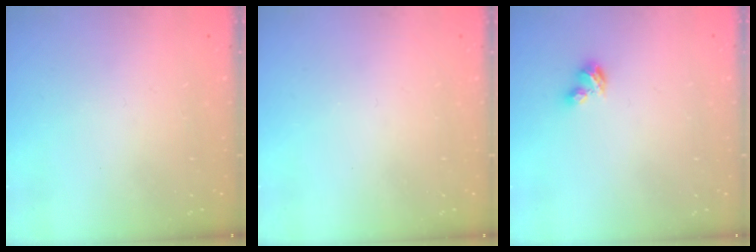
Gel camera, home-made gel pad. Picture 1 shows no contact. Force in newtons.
{"total": 0.0}
{"total": 2.9, "press": 2.8, "slide": 0.5}